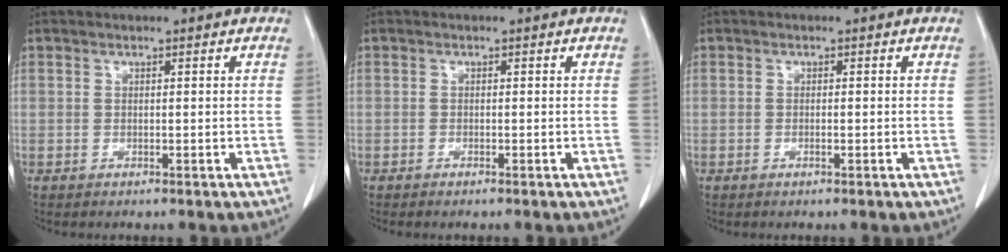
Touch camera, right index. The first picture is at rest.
{"total": 0.6, "force": [-0.5, 0.1, 0.2], "torque": [-0.007, -0.001, -0.007]}
{"total": 0.6, "force": [-0.2, 0.0, 0.5], "torque": [-0.012, -0.001, -0.002]}